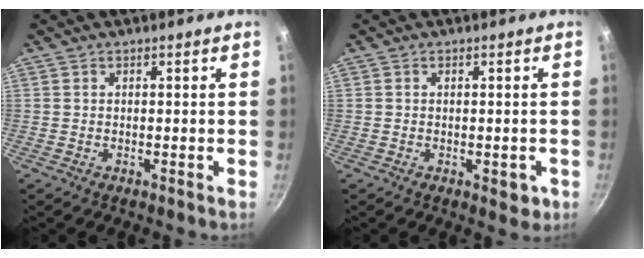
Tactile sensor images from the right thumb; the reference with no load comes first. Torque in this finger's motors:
{"motor_torque": [-0.12, 0.19, -0.25, 0.11, 0.10]}